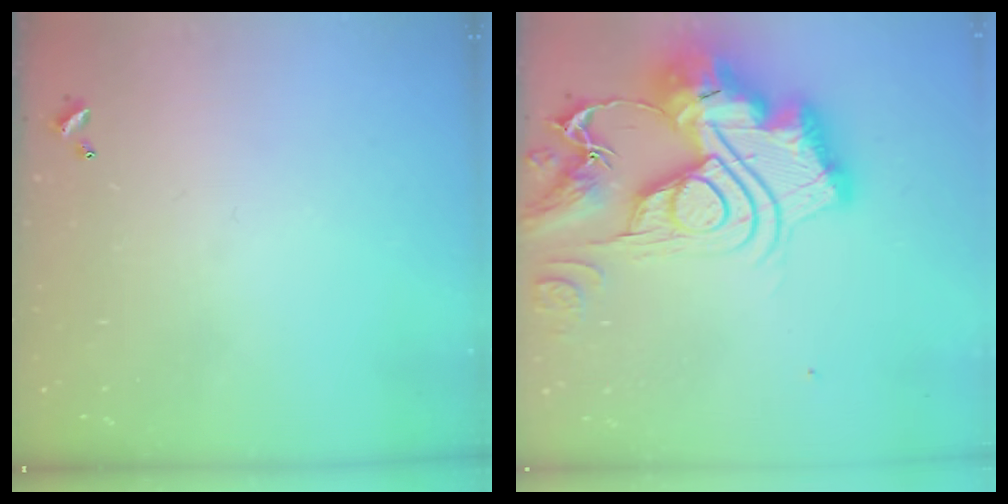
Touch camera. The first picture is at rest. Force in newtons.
{"total": 0.6, "press": 0.6, "slide": 0.0}